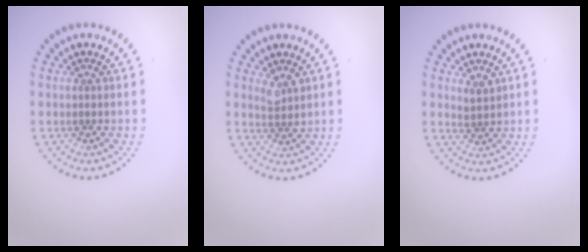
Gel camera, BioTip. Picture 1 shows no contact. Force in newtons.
{"total": 1.7, "press": 1.4, "slide": 0.9}
{"total": 1.4, "press": 1.1, "slide": 0.9}